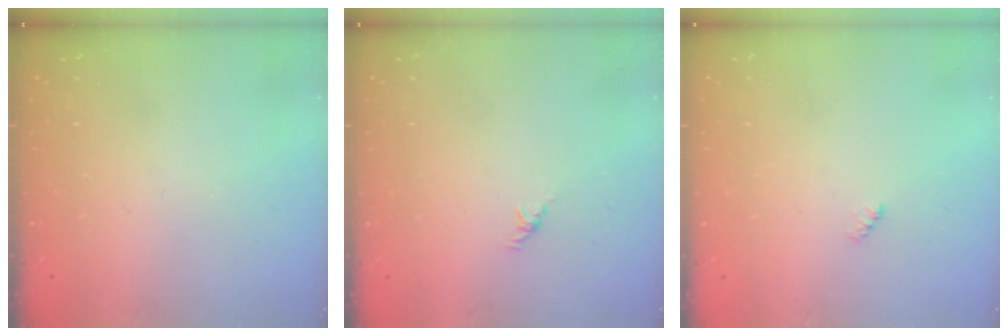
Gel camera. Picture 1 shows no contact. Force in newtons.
{"total": 2.1, "press": 2.0, "slide": 0.7}
{"total": 2.3, "press": 2.2, "slide": 0.5}